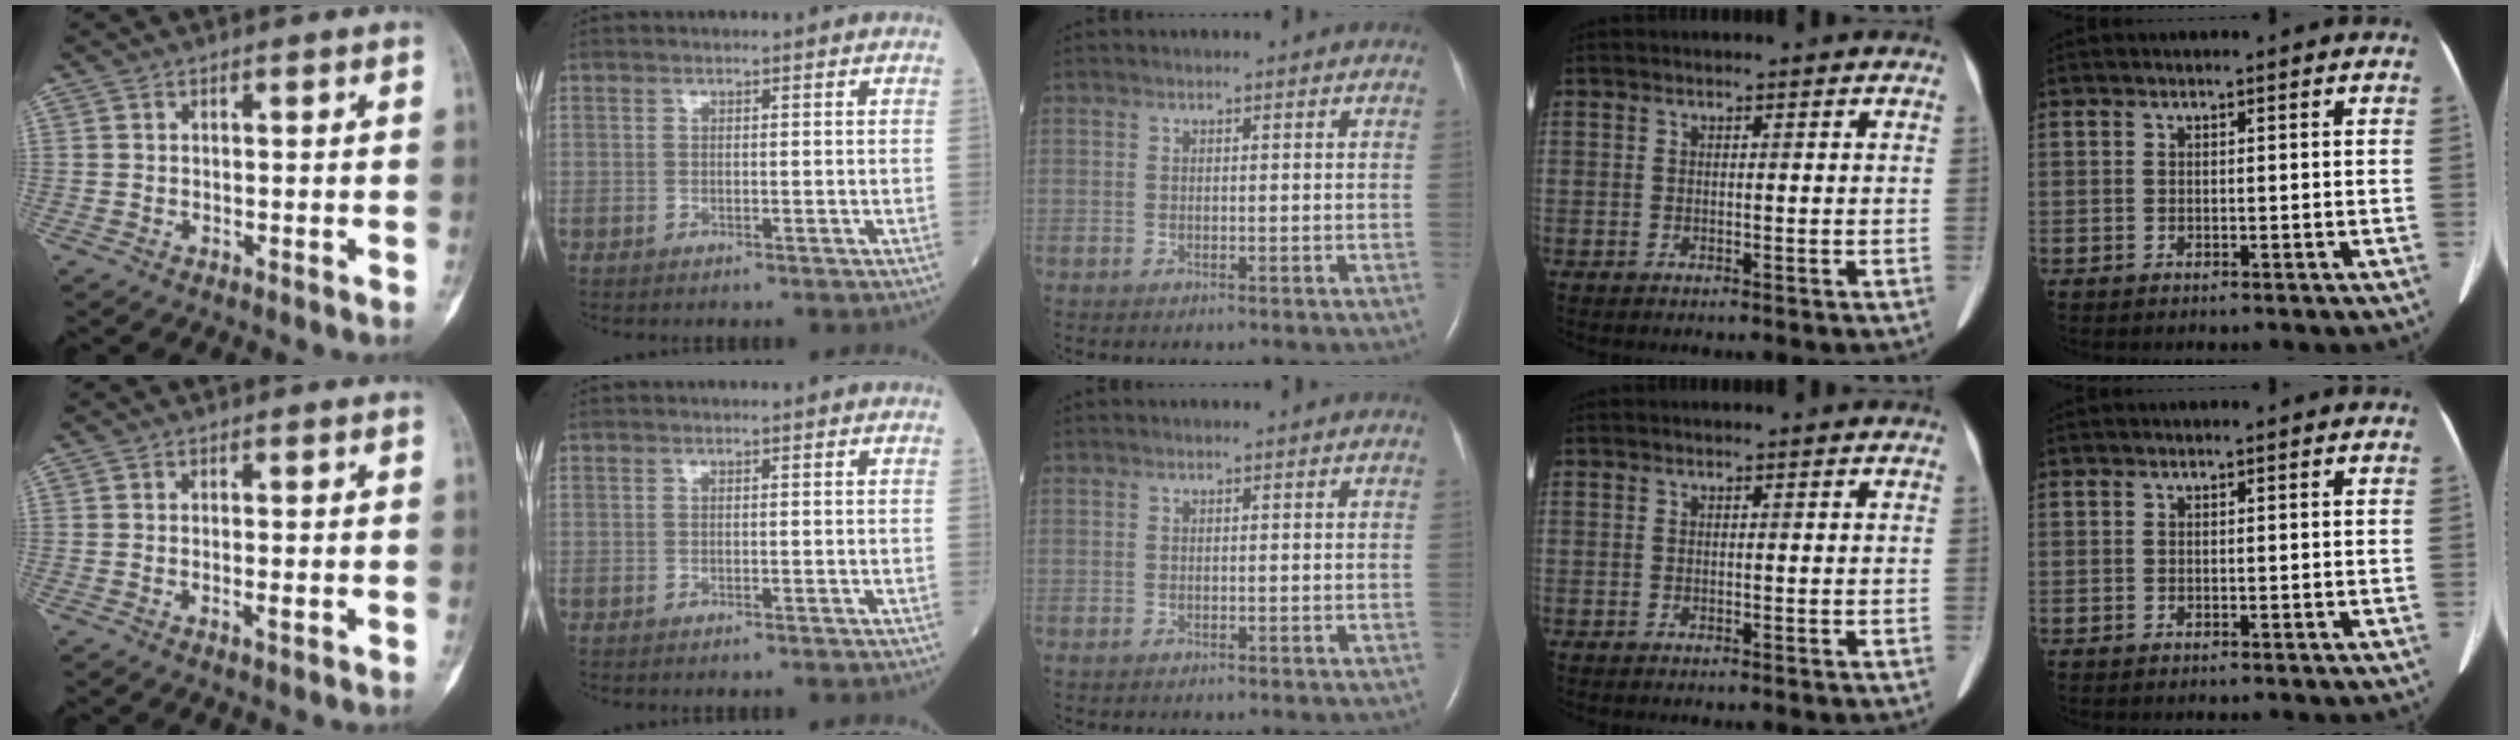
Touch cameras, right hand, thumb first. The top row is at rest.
{"thumb": {"total": 1.6, "force": [-0.4, 0.5, 1.5], "torque": [-0.027, -0.004, -0.005]}, "index": {"total": 0.8, "force": [-0.8, 0.0, 0.4], "torque": [-0.006, -0.001, -0.009]}}